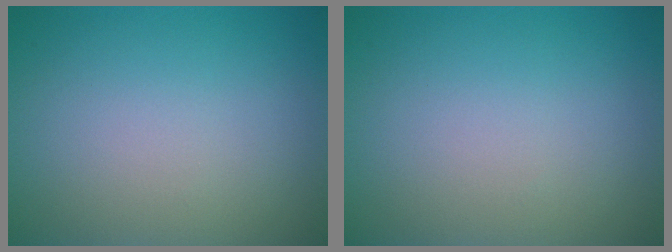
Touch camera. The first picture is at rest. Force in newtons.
{"total": 0.0}